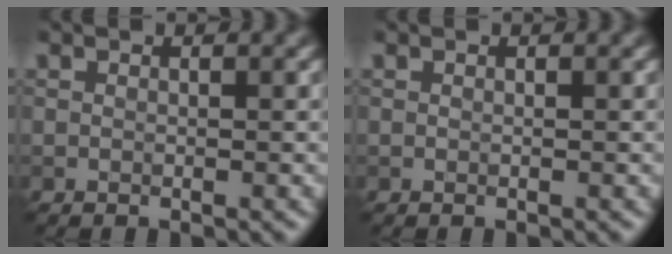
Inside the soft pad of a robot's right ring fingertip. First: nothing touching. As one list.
[{"total": 0.0}]